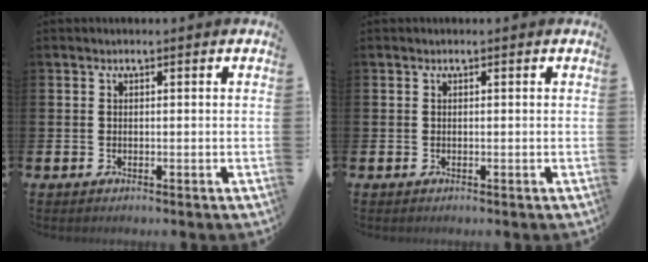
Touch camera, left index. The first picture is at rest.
{"total": 0.0}